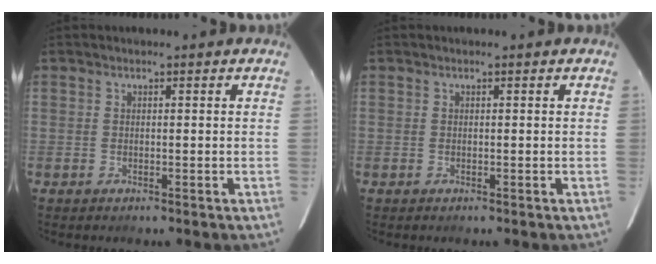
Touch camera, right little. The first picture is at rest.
{"total": 0.0}